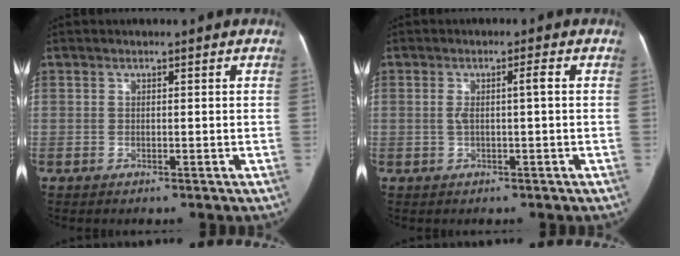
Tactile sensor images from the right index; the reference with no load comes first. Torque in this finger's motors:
{"motor_torque": [0.30, 0.09, 0.07, 0.02]}